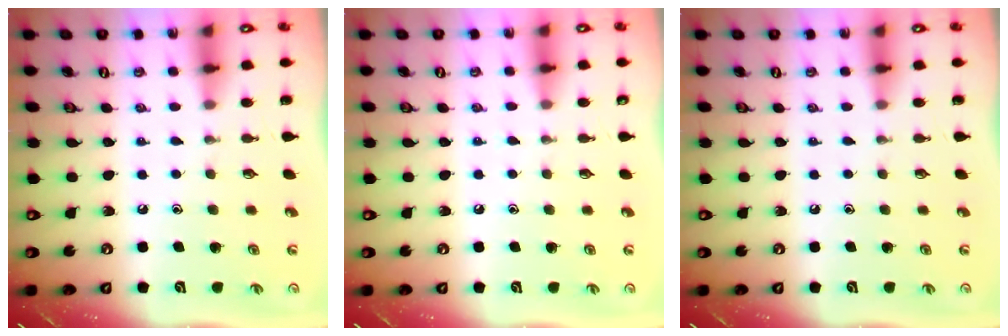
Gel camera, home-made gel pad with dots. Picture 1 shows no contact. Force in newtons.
{"total": 4.8, "press": 4.8, "slide": 0.7}
{"total": 0.0}